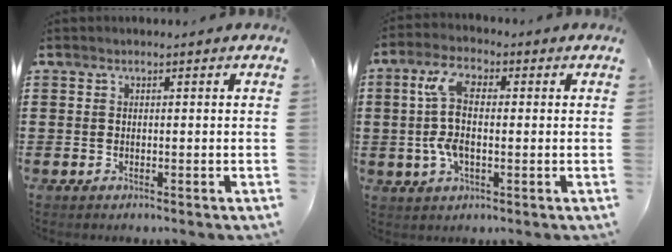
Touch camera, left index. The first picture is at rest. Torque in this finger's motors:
{"motor_torque": [0.98, 1.15, 0.80, 0.21]}